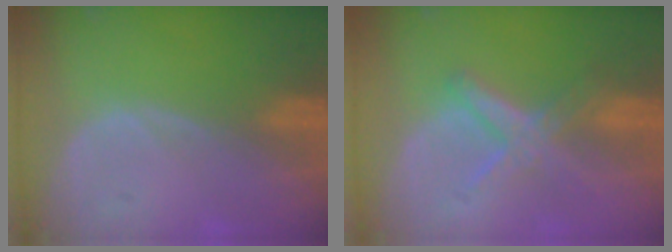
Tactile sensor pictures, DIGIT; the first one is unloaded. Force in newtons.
{"total": 6.0, "press": 5.4, "slide": 2.5}